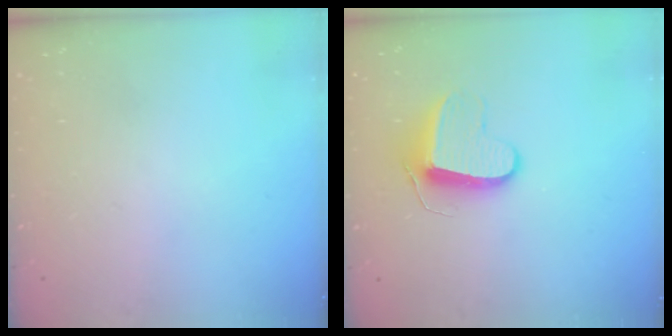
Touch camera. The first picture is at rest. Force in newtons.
{"total": 9.9, "press": 9.9, "slide": 0.8}